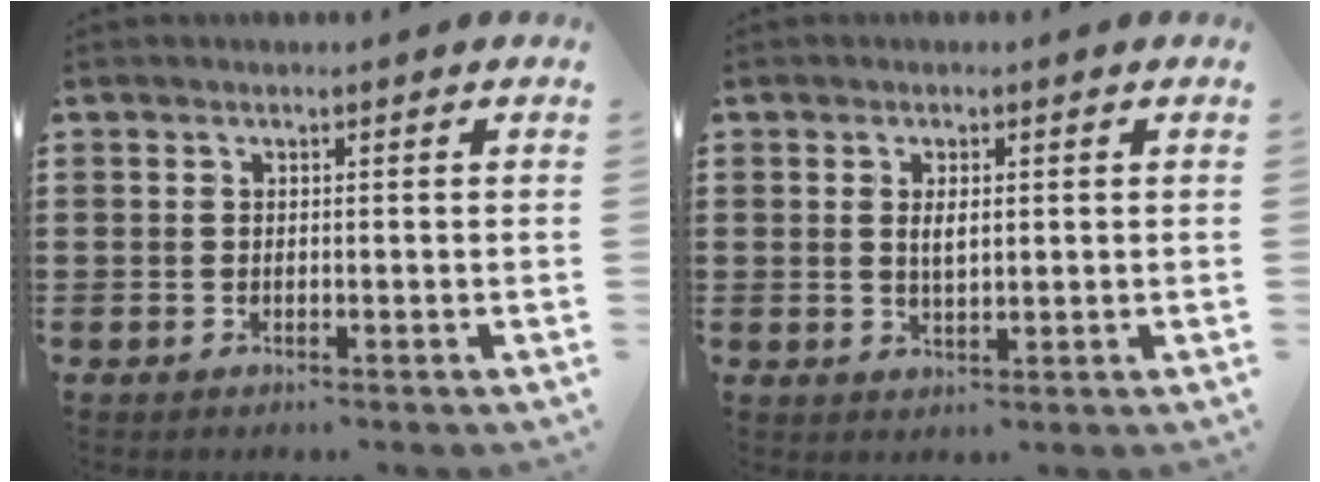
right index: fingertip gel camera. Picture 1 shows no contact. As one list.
[{"total": 2.6, "force": [0.5, 1.0, 2.3], "torque": [-0.047, 0.003, 0.007]}]